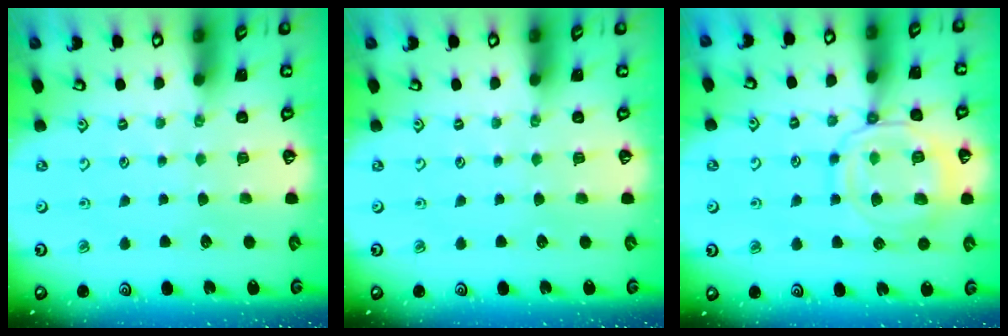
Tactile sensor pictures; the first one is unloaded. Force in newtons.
{"total": 0.0}
{"total": 14.4, "press": 14.3, "slide": 1.4}